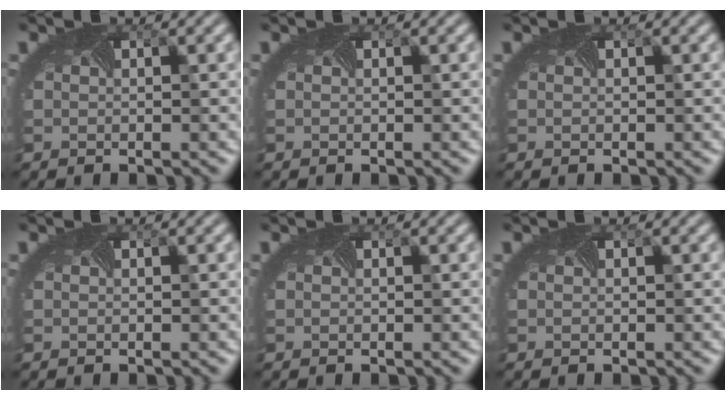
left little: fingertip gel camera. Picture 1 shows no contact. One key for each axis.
{"total": 0.0}
{"total": 0.0}
{"total": 0.0}
{"total": 0.0}
{"total": 0.0}